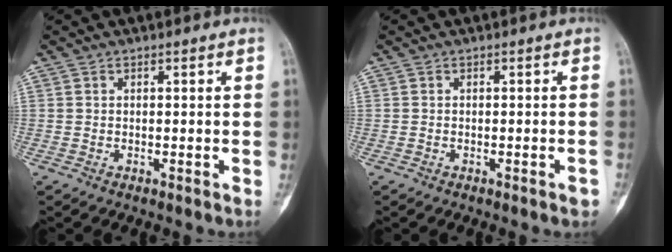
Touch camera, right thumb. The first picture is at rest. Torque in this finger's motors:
{"motor_torque": [0.29, -0.10, 0.29, -0.24, 0.06]}